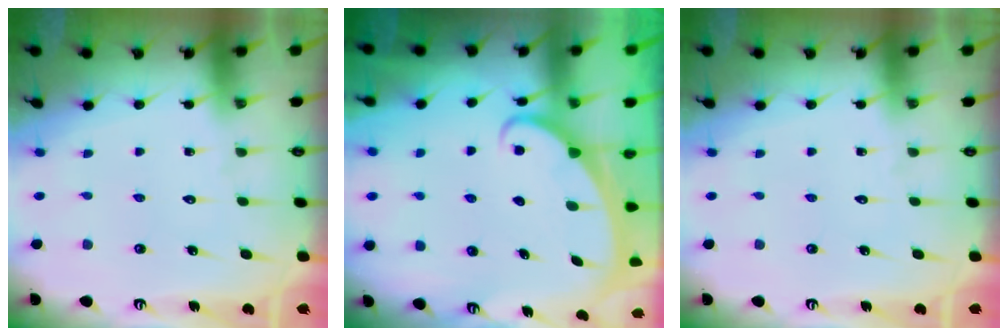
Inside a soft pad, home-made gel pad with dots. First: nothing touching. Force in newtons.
{"total": 2.2, "press": 2.2, "slide": 0.3}
{"total": 0.0}